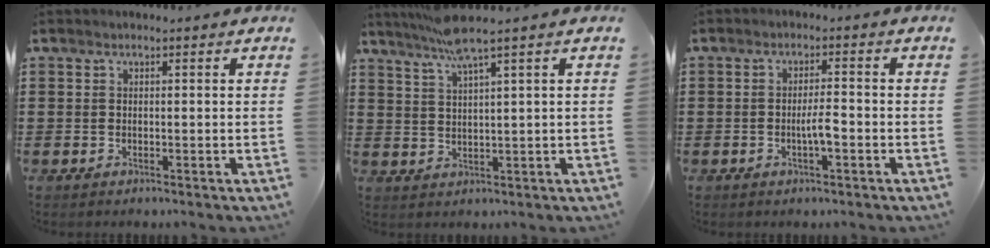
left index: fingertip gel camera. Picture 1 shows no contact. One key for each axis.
{"total": 5.1, "fx": 3.6, "fy": -0.7, "fz": 3.6, "tx": -0.078, "ty": -0.011, "tz": 0.062}
{"total": 3.2, "fx": -0.9, "fy": 0.6, "fz": 3.0, "tx": -0.062, "ty": 0.001, "tz": -0.019}